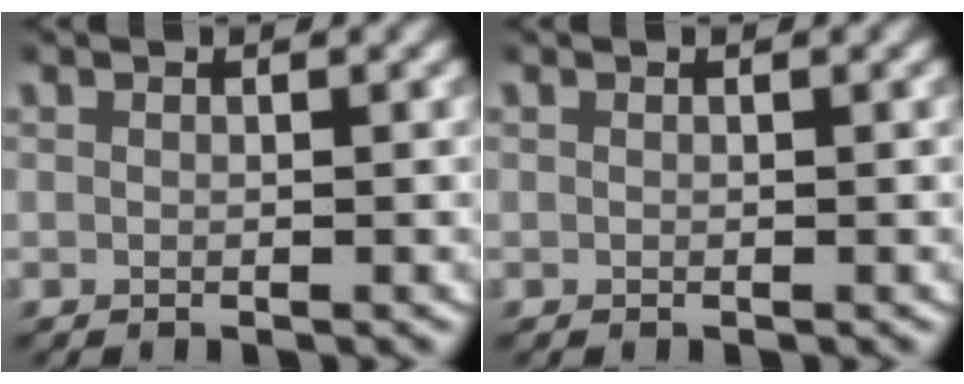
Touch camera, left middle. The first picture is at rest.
{"total": 0.0}